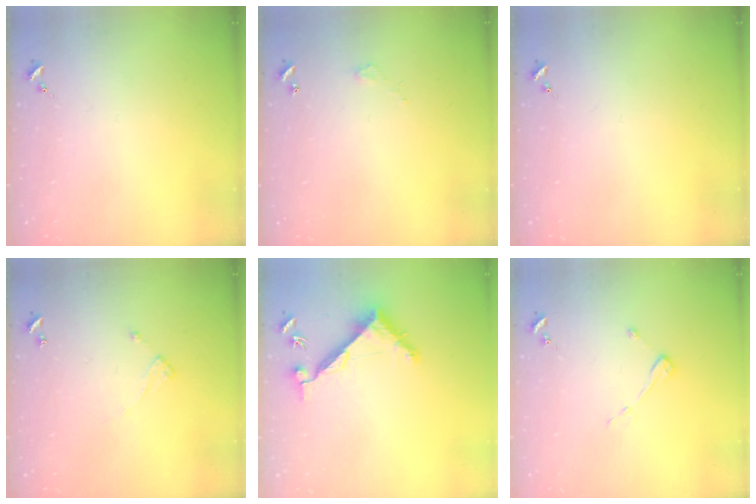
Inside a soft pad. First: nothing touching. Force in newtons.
{"total": 2.8, "press": 2.8, "slide": 0.2}
{"total": 0.0}
{"total": 5.8, "press": 5.8, "slide": 0.5}
{"total": 6.9, "press": 6.9, "slide": 0.3}
{"total": 4.3, "press": 4.3, "slide": 0.5}